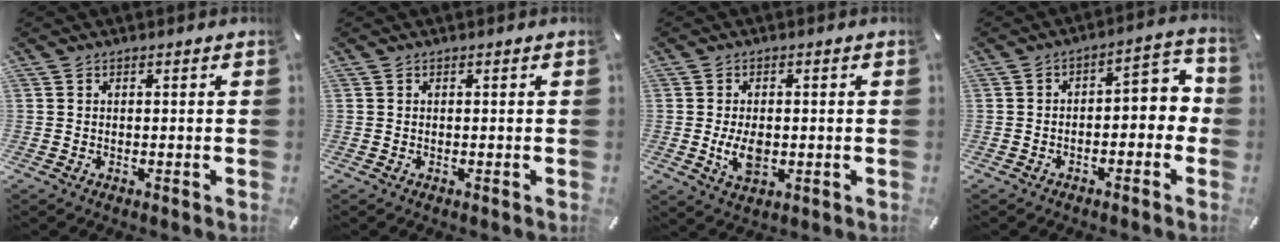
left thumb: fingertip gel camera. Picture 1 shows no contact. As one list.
[{"total": 0.0}, {"total": 6.1, "force": [-0.8, 3.7, 4.8], "torque": [-0.101, -0.007, -0.017]}, {"total": 5.0, "force": [-1.3, 2.9, 3.9], "torque": [-0.048, -0.004, -0.036]}]